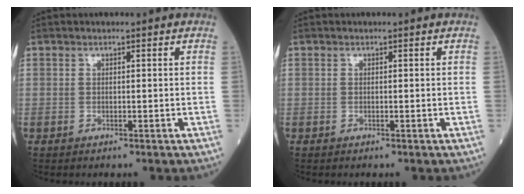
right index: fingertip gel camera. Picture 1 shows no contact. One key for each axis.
{"total": 0.0}